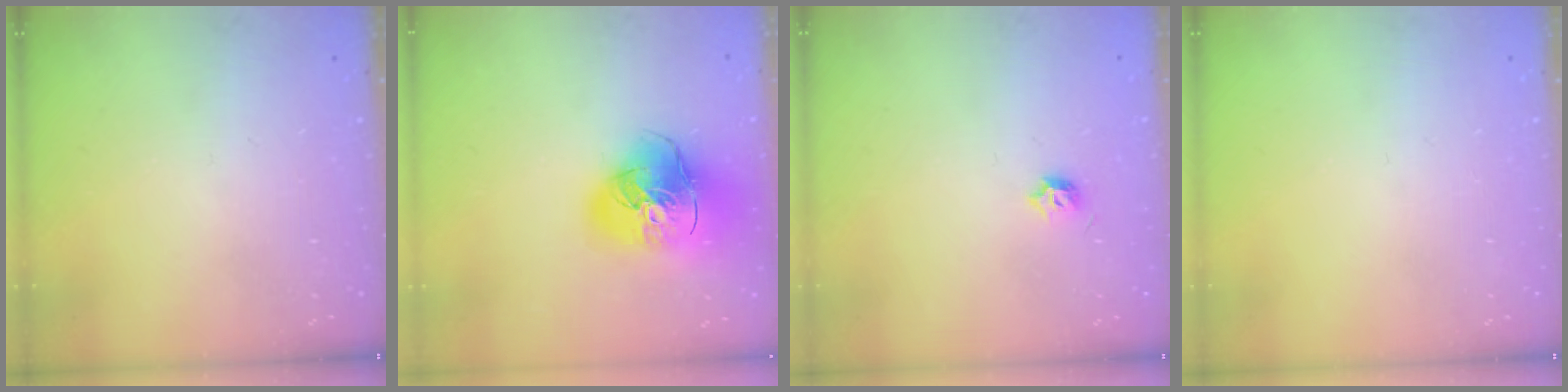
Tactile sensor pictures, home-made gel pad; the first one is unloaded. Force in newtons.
{"total": 19.7, "press": 19.5, "slide": 2.7}
{"total": 3.7, "press": 3.6, "slide": 0.9}
{"total": 0.0}